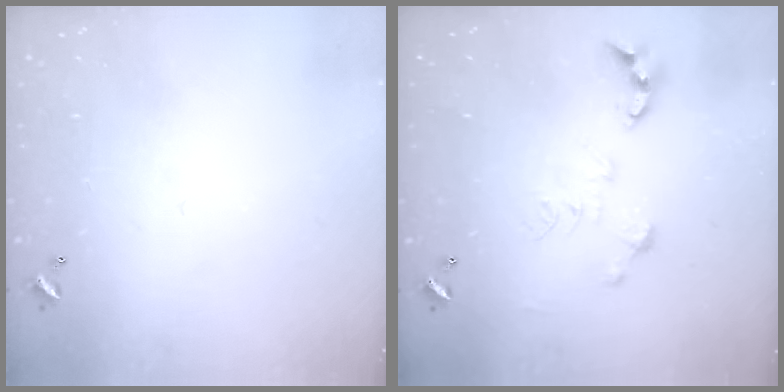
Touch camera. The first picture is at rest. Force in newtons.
{"total": 0.0}